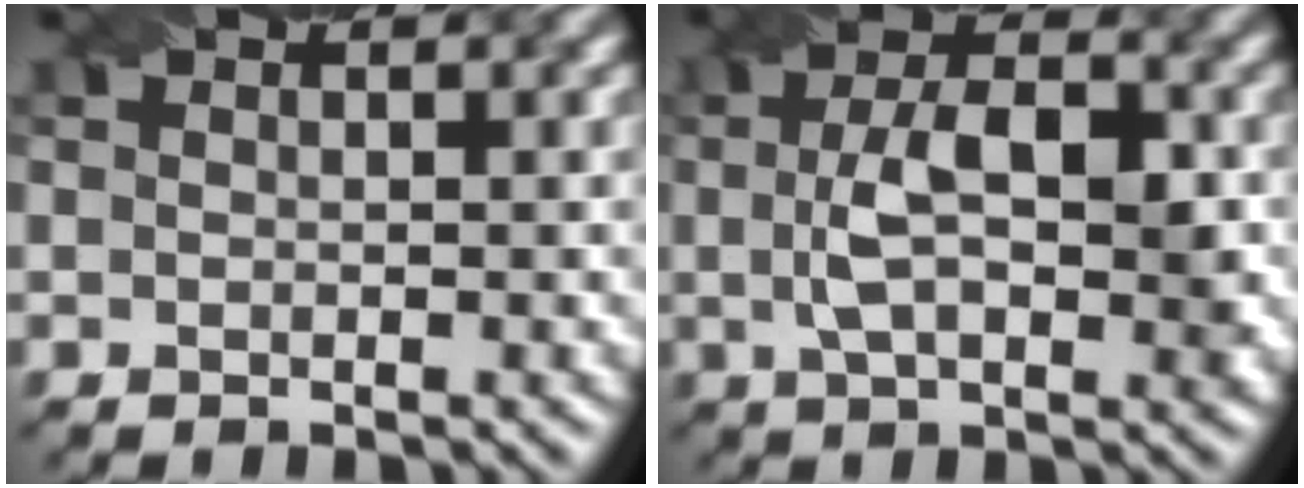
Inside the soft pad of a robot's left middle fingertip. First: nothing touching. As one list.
[{"total": 6.3, "force": [0.1, 3.0, 5.6], "torque": [-0.097, 0.003, -0.001]}]